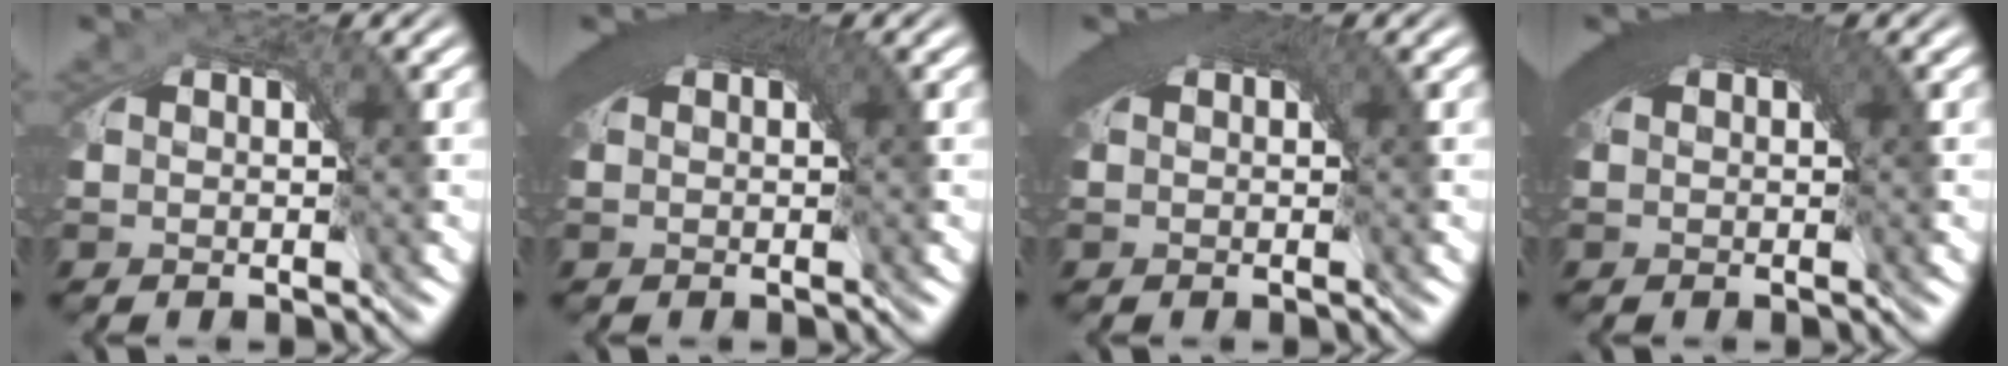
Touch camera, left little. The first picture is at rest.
{"total": 4.8, "force": [1.6, 1.6, 4.2], "torque": [-0.049, 0.014, 0.019]}
{"total": 4.0, "force": [1.3, 1.4, 3.5], "torque": [-0.042, 0.010, 0.016]}
{"total": 6.1, "force": [1.9, 2.2, 5.4], "torque": [-0.064, 0.018, 0.021]}